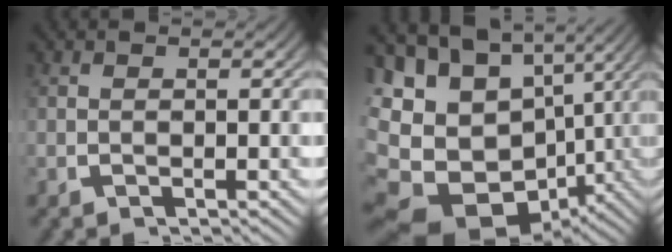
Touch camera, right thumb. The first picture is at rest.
{"total": 18.7, "force": [-2.3, 14.3, 11.9], "torque": [-0.238, -0.069, -0.012]}